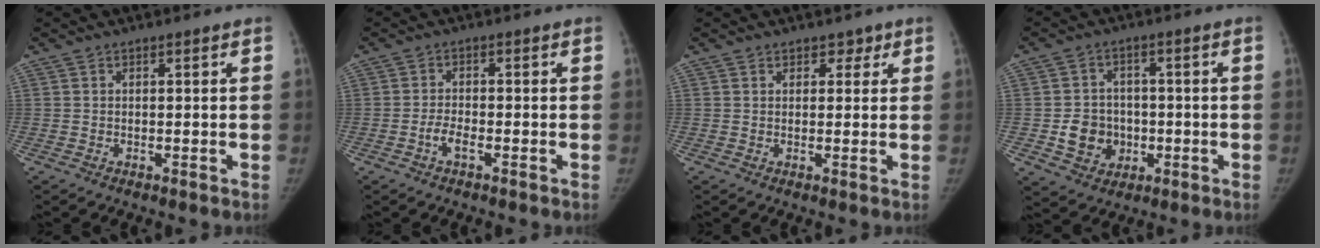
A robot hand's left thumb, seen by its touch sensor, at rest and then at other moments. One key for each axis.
{"total": 2.5, "fx": -1.4, "fy": 1.1, "fz": 1.8, "tx": -0.035, "ty": 0.011, "tz": -0.029}
{"total": 2.2, "fx": 1.4, "fy": 1.7, "fz": 0.4, "tx": 0.023, "ty": -0.006, "tz": 0.014}
{"total": 8.1, "fx": -1.5, "fy": 7.3, "fz": 3.3, "tx": -0.020, "ty": 0.009, "tz": -0.019}